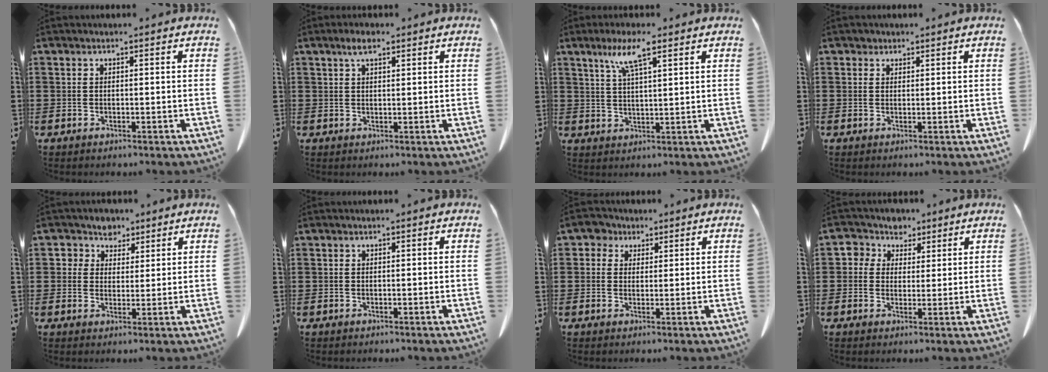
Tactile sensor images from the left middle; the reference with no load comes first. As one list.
[{"total": 2.8, "force": [1.7, 0.8, 2.0], "torque": [-0.043, 0.006, 0.029]}, {"total": 6.5, "force": [3.9, 1.1, 5.2], "torque": [-0.111, 0.006, 0.065]}, {"total": 1.1, "force": [0.8, 0.7, 0.0], "torque": [-0.003, 0.003, 0.017]}, {"total": 4.0, "force": [2.4, 3.2, 0.4], "torque": [-0.020, 0.005, 0.040]}, {"total": 0.0}, {"total": 3.0, "force": [2.0, 2.2, 0.7], "torque": [-0.017, 0.008, 0.035]}, {"total": 3.7, "force": [1.7, 3.3, 0.3], "torque": [-0.028, 0.006, 0.027]}]